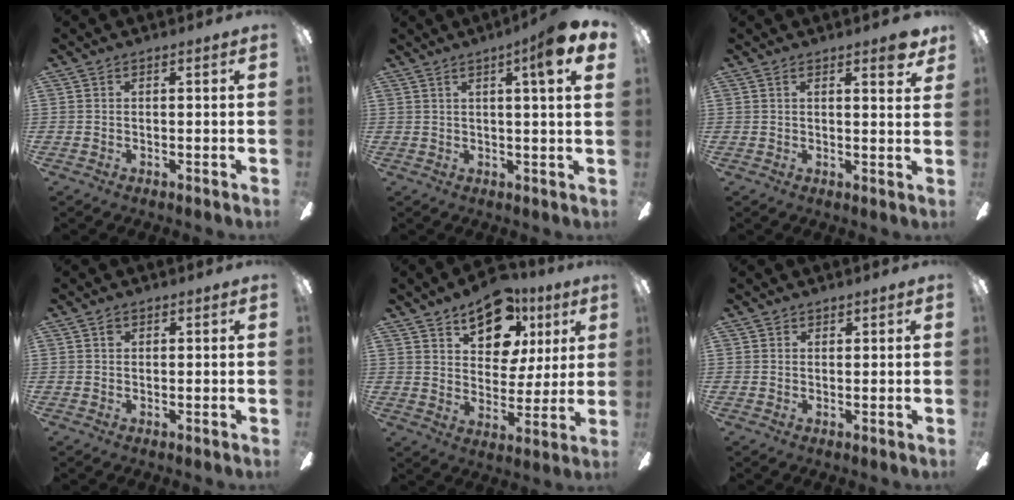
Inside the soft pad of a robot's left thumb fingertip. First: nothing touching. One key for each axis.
{"total": 6.9, "fx": 3.5, "fy": 0.1, "fz": 6.0, "tx": -0.089, "ty": -0.009, "tz": 0.049}
{"total": 3.8, "fx": 2.7, "fy": 0.7, "fz": 2.5, "tx": -0.023, "ty": -0.016, "tz": 0.040}
{"total": 1.0, "fx": 0.4, "fy": 0.8, "fz": 0.1, "tx": 0.004, "ty": 0.001, "tz": 0.006}
{"total": 15.1, "fx": 9.2, "fy": 9.3, "fz": 7.6, "tx": -0.100, "ty": -0.046, "tz": 0.164}
{"total": 1.3, "fx": 1.0, "fy": 0.7, "fz": -0.4, "tx": 0.015, "ty": -0.004, "tz": 0.018}